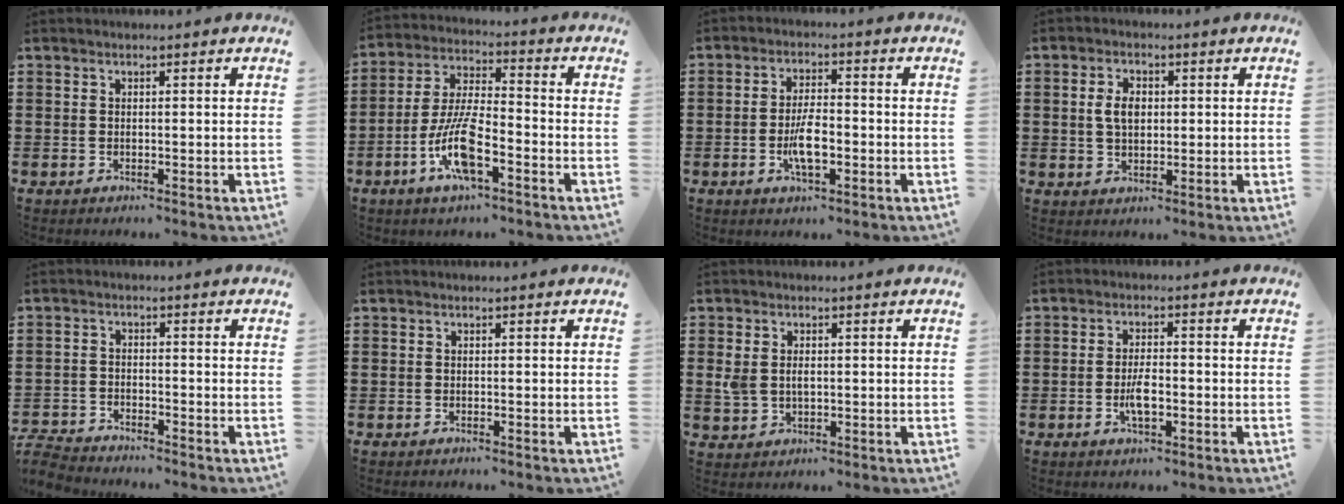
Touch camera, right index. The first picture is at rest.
{"total": 10.2, "force": [-4.5, 2.9, 8.7], "torque": [-0.194, -0.008, -0.085]}
{"total": 5.7, "force": [-1.5, 1.8, 5.2], "torque": [-0.108, -0.005, -0.031]}
{"total": 4.0, "force": [0.5, 2.4, 3.1], "torque": [-0.073, 0.010, 0.004]}
{"total": 3.5, "force": [-3.5, 0.3, 0.1], "torque": [-0.019, -0.003, -0.080]}
{"total": 0.0}
{"total": 2.7, "force": [0.2, 1.8, 1.9], "torque": [-0.048, 0.005, 0.000]}
{"total": 4.1, "force": [-1.1, 1.2, 3.7], "torque": [-0.080, -0.006, -0.022]}